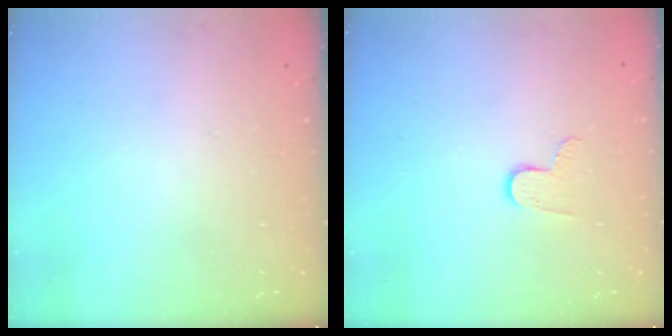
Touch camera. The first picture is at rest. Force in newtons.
{"total": 7.1, "press": 7.1, "slide": 0.7}